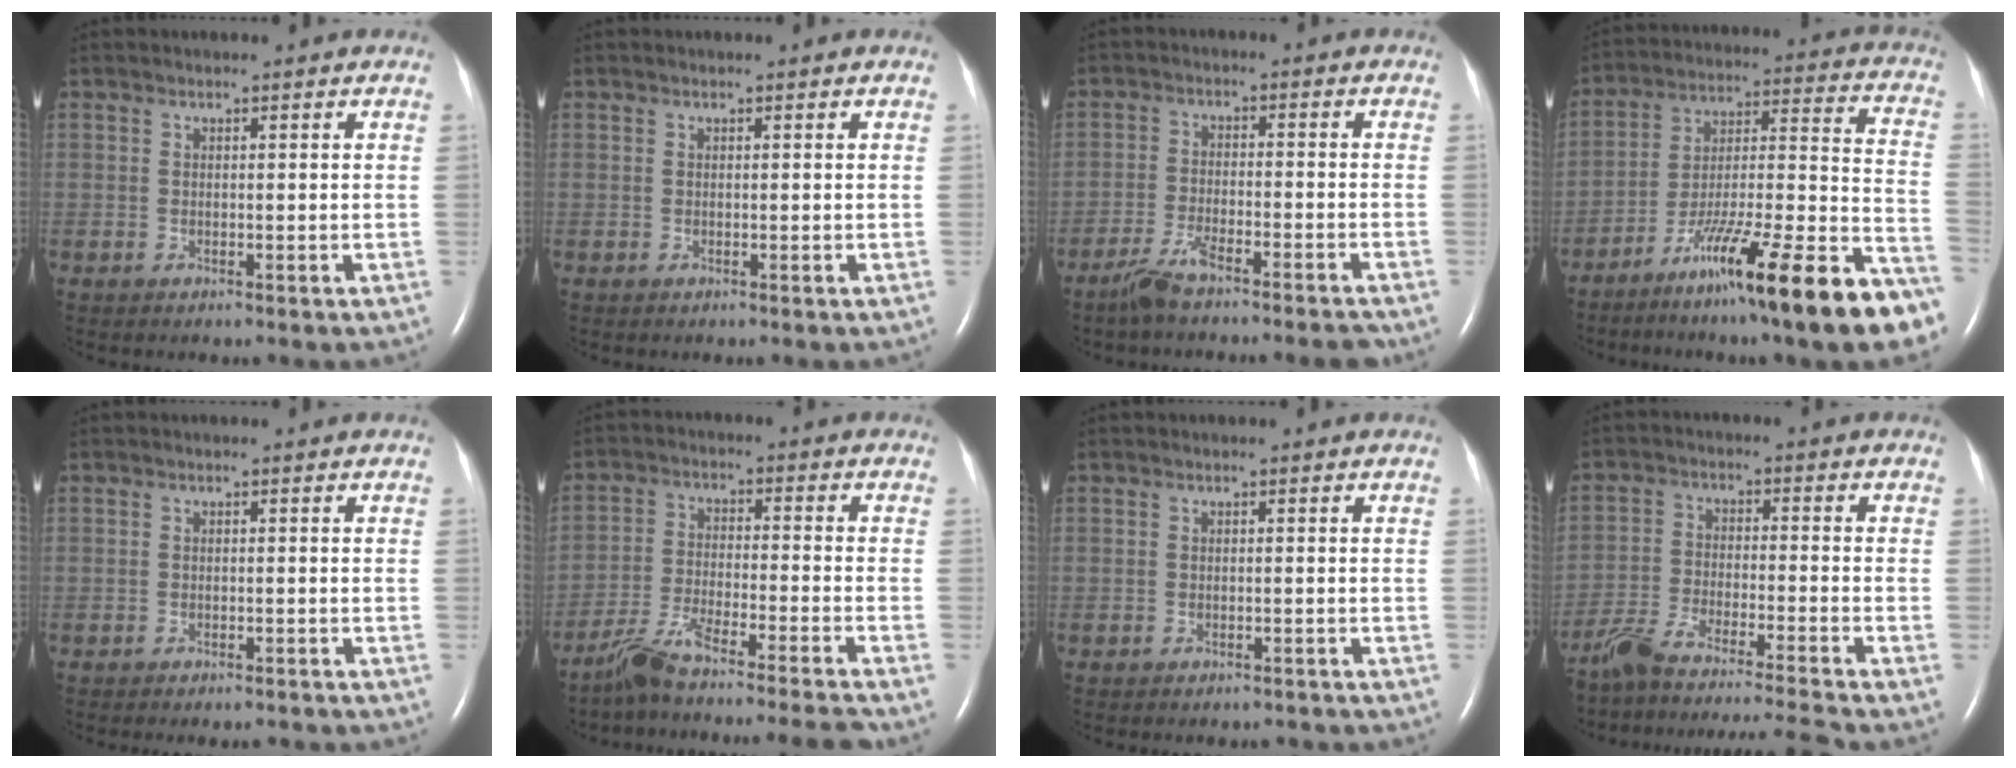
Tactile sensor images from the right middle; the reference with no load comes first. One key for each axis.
{"total": 0.0}
{"total": 7.2, "fx": -6.2, "fy": 0.0, "fz": 3.7, "tx": -0.065, "ty": -0.015, "tz": -0.108}
{"total": 24.4, "fx": -16.6, "fy": 1.3, "fz": 17.8, "tx": -0.198, "ty": 0.000, "tz": -0.271}
{"total": 5.7, "fx": -5.3, "fy": 1.1, "fz": 1.8, "tx": -0.016, "ty": -0.009, "tz": -0.061}
{"total": 14.6, "fx": -13.1, "fy": -1.6, "fz": 6.2, "tx": -0.103, "ty": -0.012, "tz": -0.217}
{"total": 4.5, "fx": -4.2, "fy": 1.2, "fz": 1.1, "tx": -0.010, "ty": -0.005, "tz": -0.047}
{"total": 17.5, "fx": -16.1, "fy": -2.0, "fz": 6.6, "tx": -0.123, "ty": -0.026, "tz": -0.261}